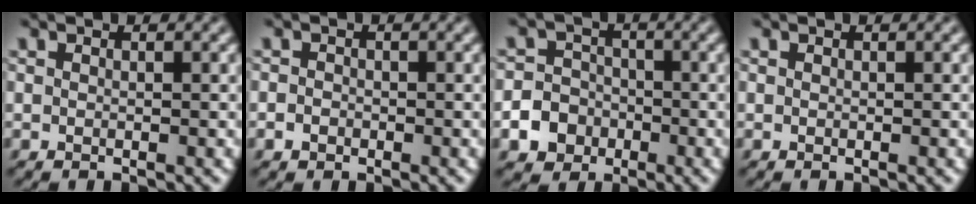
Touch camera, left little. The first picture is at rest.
{"total": 1.1, "force": [-0.4, 0.9, 0.3], "torque": [0.006, 0.001, -0.011]}
{"total": 6.1, "force": [-2.9, 5.2, 1.2], "torque": [-0.016, -0.009, -0.069]}
{"total": 0.0}